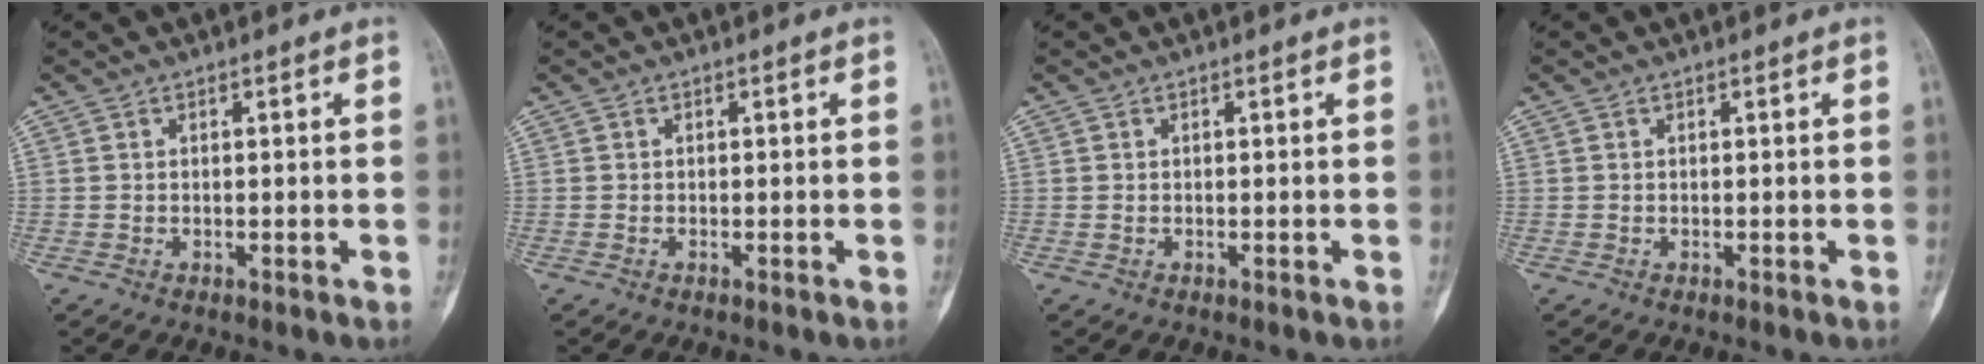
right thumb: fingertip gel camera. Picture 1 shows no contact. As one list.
[{"total": 0.0}, {"total": 0.0}, {"total": 0.0}]